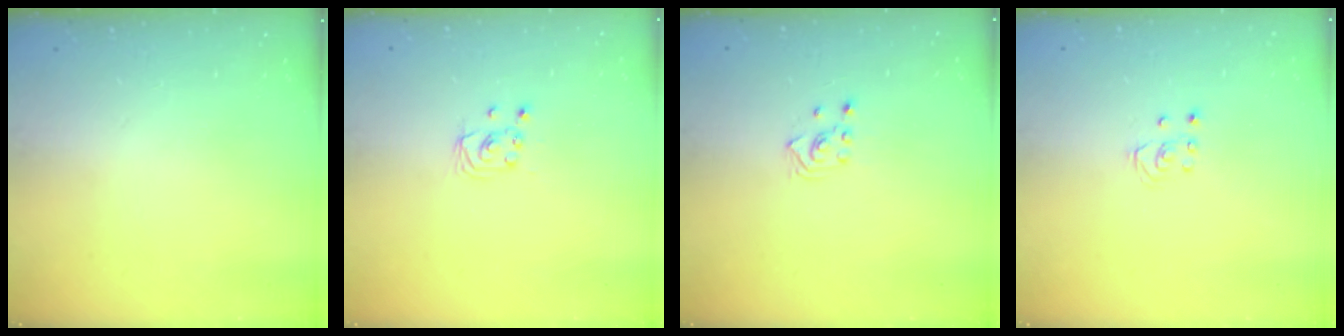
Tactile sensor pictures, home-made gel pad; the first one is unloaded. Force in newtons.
{"total": 2.4, "press": 2.4, "slide": 0.2}
{"total": 2.5, "press": 2.3, "slide": 1.0}
{"total": 2.5, "press": 2.5, "slide": 0.2}